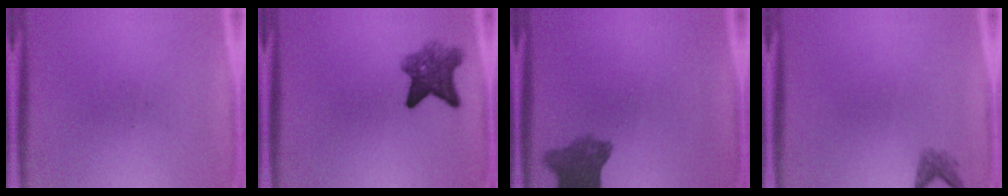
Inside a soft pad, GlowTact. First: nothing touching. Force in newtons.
{"total": 6.0}
{"total": 7.1}
{"total": 1.4}